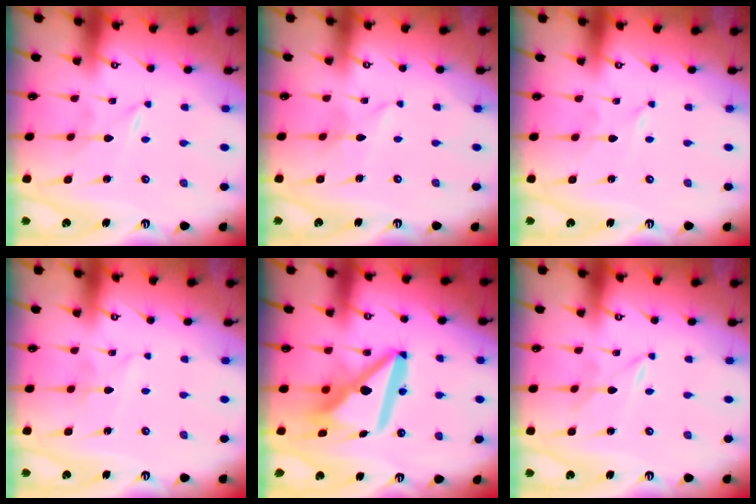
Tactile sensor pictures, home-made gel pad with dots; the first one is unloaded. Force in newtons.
{"total": 2.4, "press": 2.4, "slide": 0.2}
{"total": 0.0}
{"total": 2.3, "press": 2.3, "slide": 0.2}
{"total": 16.1, "press": 16.0, "slide": 1.4}
{"total": 0.8, "press": 0.8, "slide": 0.2}